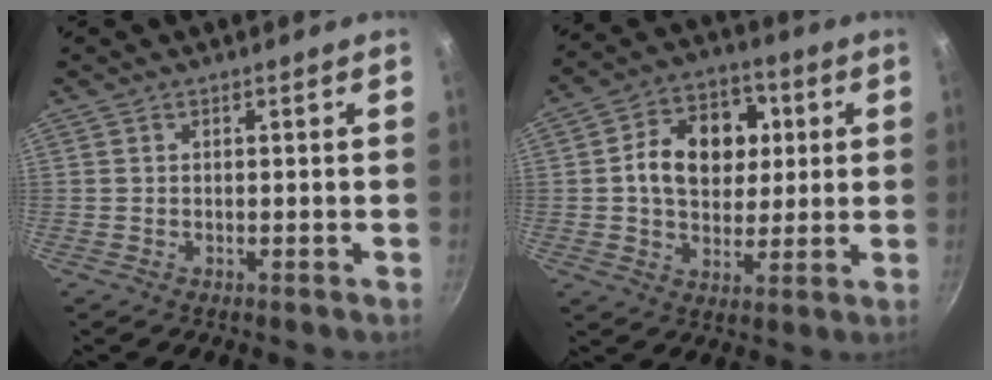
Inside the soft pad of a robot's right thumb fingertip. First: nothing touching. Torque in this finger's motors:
{"motor_torque": [-1.07, 1.46, 0.50, 0.59, 0.08]}